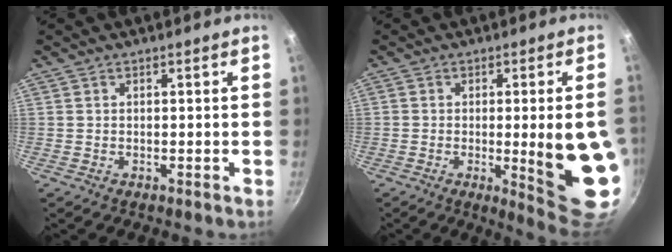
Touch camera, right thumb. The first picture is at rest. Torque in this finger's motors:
{"motor_torque": [2.48, 2.49, 1.86, -0.03, 0.09]}